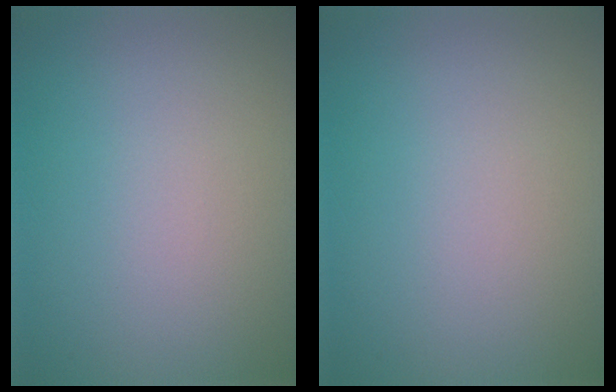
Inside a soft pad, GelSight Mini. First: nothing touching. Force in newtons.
{"total": 0.0}